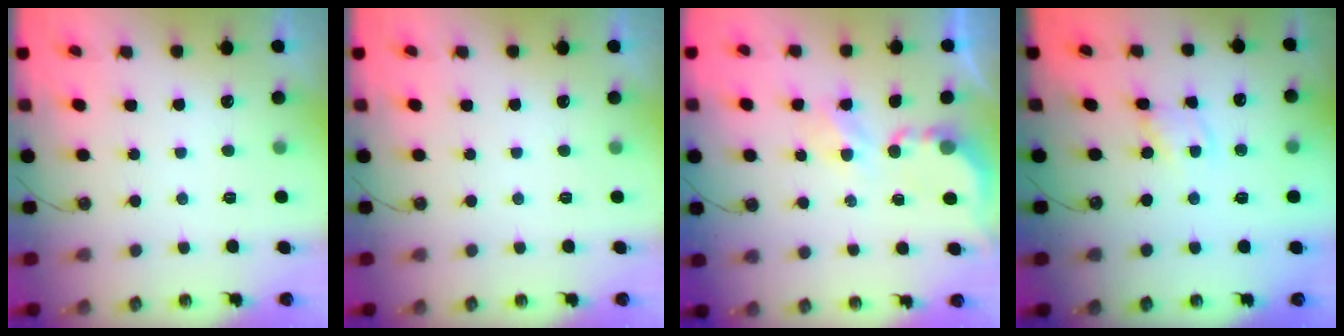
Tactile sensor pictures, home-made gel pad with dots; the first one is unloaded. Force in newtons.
{"total": 0.0}
{"total": 3.8, "press": 3.8, "slide": 0.2}
{"total": 1.9, "press": 1.9, "slide": 0.3}